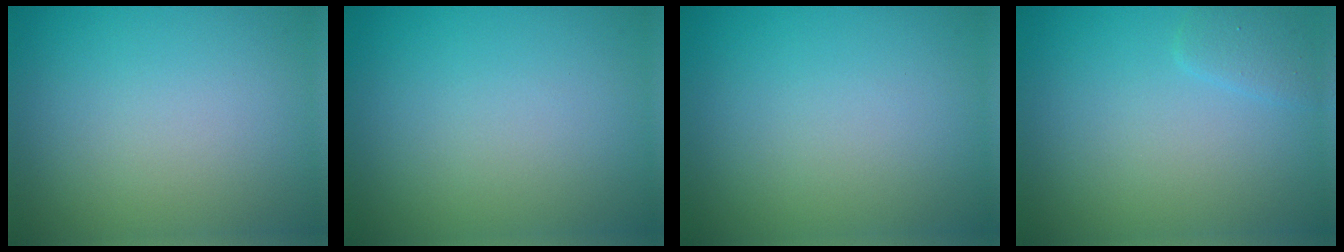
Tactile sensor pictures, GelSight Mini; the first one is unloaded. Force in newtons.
{"total": 0.0}
{"total": 0.0}
{"total": 1.3, "press": 1.3, "slide": 0.2}